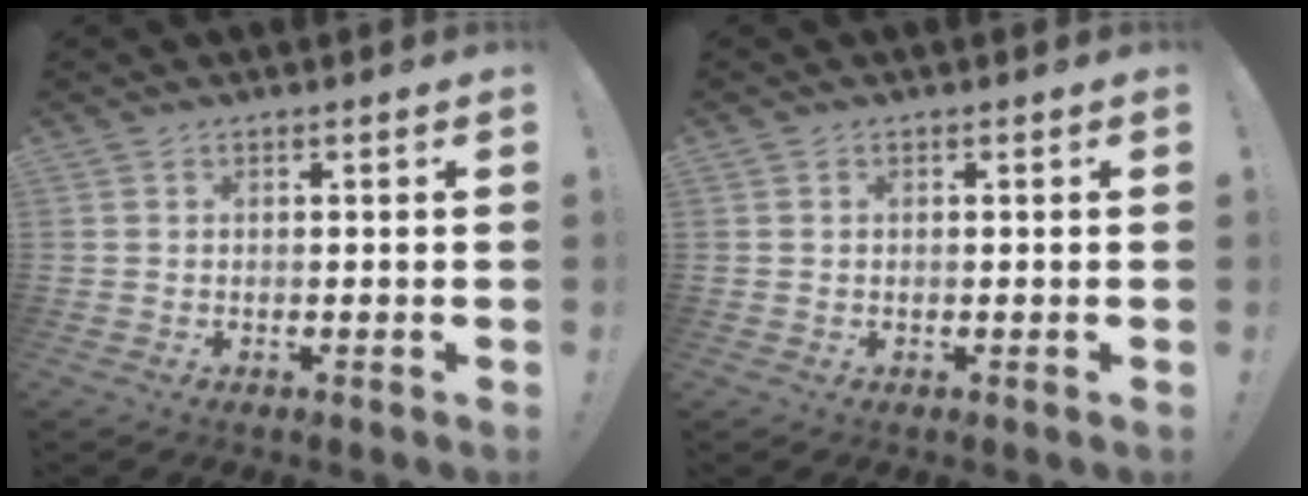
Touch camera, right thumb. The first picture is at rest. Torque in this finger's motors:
{"motor_torque": [-0.05, -0.06, -0.09, 0.19, -0.02]}